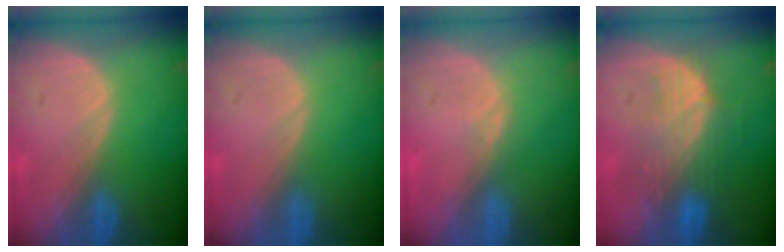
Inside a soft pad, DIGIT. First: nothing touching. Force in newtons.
{"total": 0.0}
{"total": 1.1, "press": 1.0, "slide": 0.5}
{"total": 7.3, "press": 7.3, "slide": 0.6}